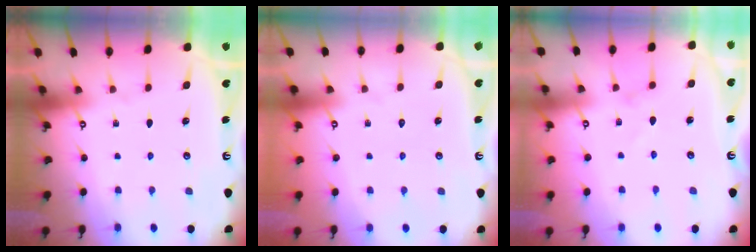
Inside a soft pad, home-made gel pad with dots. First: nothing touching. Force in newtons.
{"total": 1.6, "press": 1.6, "slide": 0.2}
{"total": 1.2, "press": 1.1, "slide": 0.3}